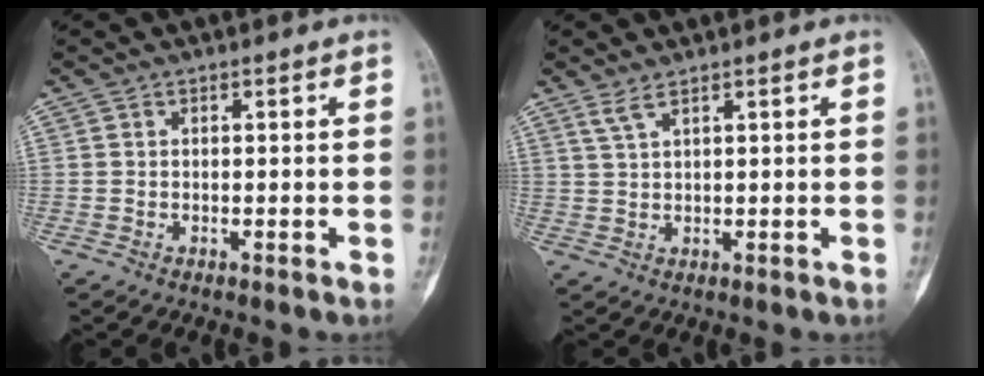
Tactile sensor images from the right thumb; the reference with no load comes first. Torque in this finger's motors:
{"motor_torque": [-0.24, 0.24, 0.36, 0.26, 0.02]}